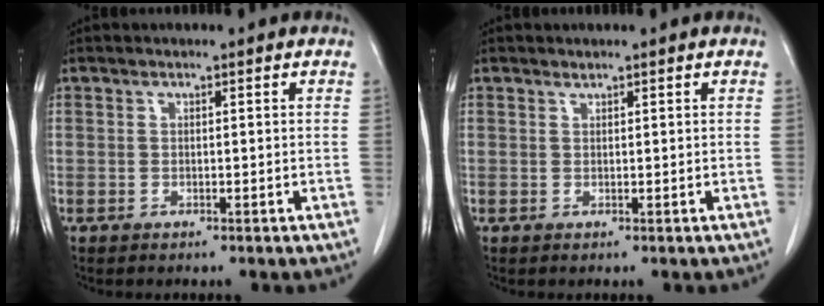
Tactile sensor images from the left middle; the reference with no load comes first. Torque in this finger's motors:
{"motor_torque": [-0.03, -0.04, -0.06, -0.01]}